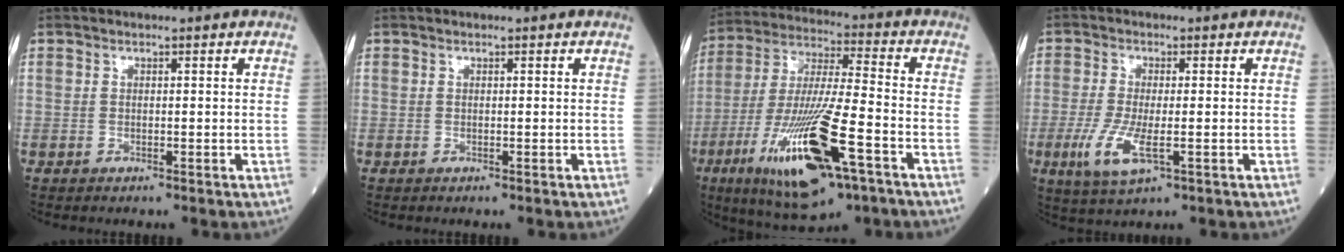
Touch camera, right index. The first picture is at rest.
{"total": 0.0}
{"total": 20.4, "force": [-9.0, 3.3, 17.9], "torque": [-0.373, -0.037, -0.155]}
{"total": 6.6, "force": [-2.1, 1.6, 6.0], "torque": [-0.133, -0.018, -0.039]}